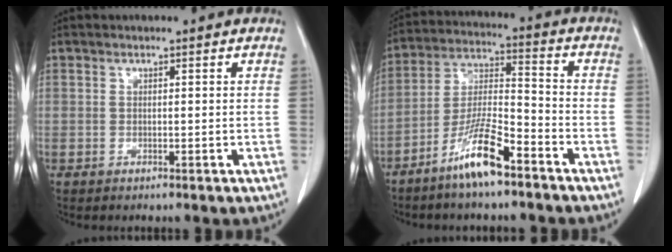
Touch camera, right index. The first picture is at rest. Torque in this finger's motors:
{"motor_torque": [1.03, -0.91, 0.53, 0.16]}